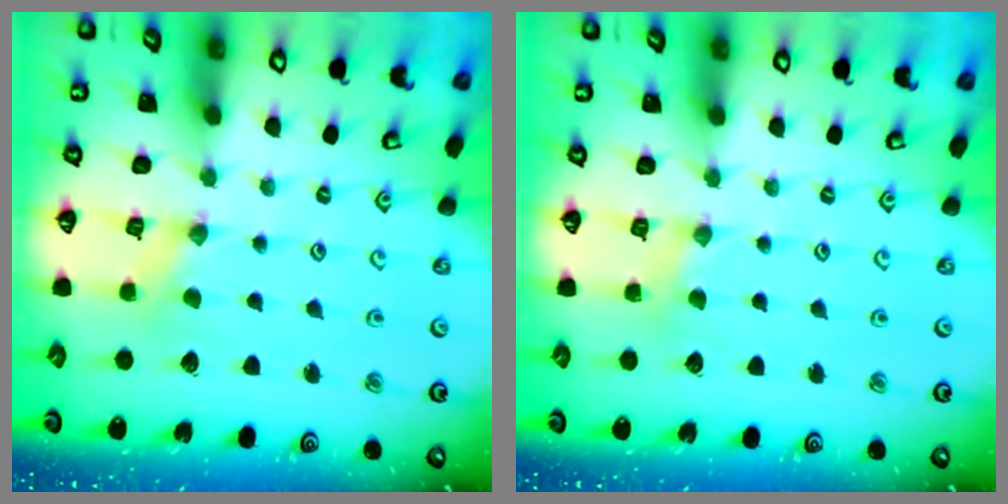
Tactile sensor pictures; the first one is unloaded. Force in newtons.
{"total": 2.5, "press": 2.5, "slide": 0.3}